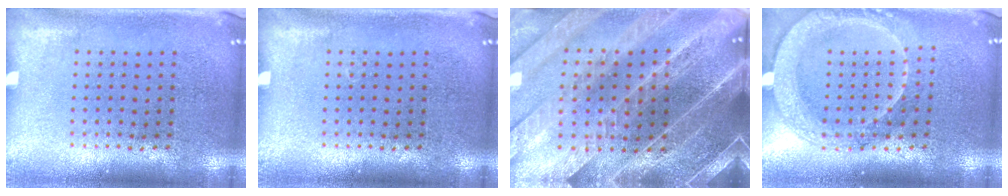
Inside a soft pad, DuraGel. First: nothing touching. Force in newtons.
{"total": 0.0}
{"total": 4.2, "press": 3.9, "slide": 1.6}
{"total": 2.0, "press": 1.9, "slide": 0.8}